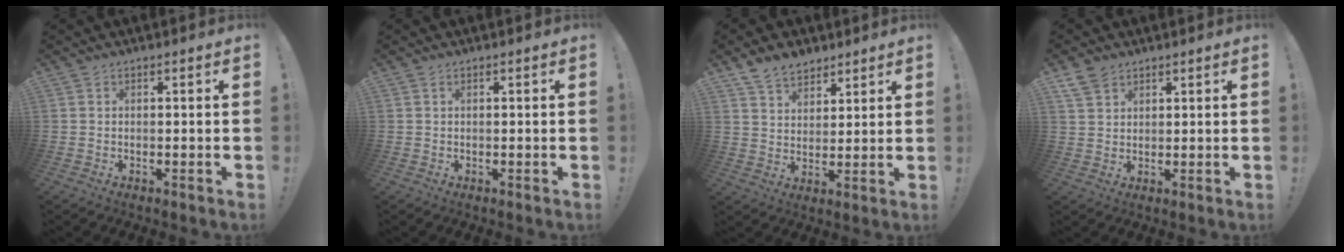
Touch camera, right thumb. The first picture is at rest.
{"total": 0.0}
{"total": 8.4, "force": [6.5, 4.7, 2.5], "torque": [-0.049, -0.036, 0.126]}
{"total": 5.4, "force": [3.7, 3.4, 2.1], "torque": [-0.039, -0.013, 0.073]}